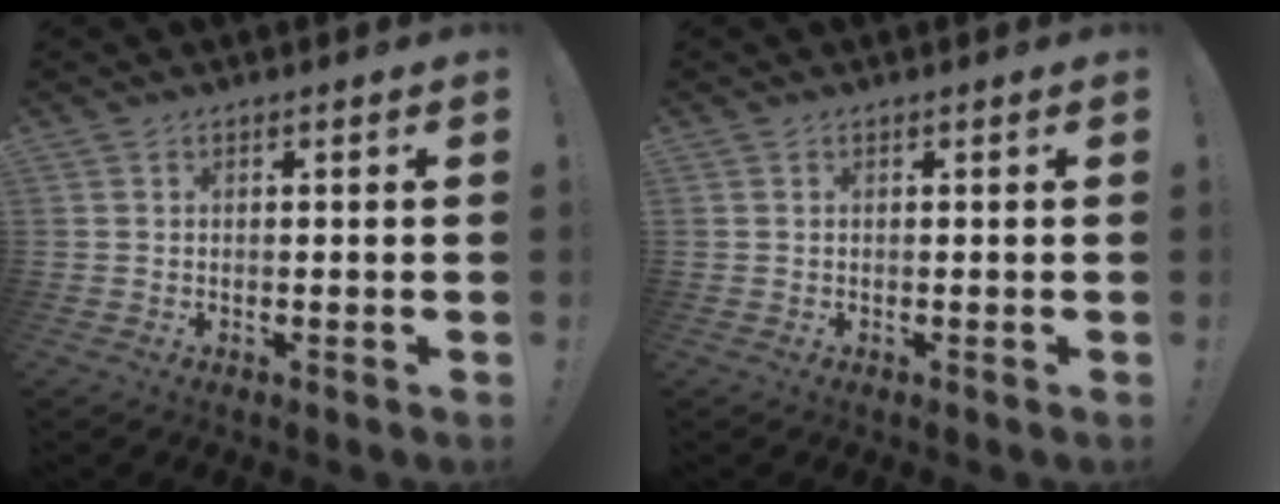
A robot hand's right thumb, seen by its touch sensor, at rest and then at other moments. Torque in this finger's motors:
{"motor_torque": [-0.02, 0.02, 0.00, 0.00, 0.00]}